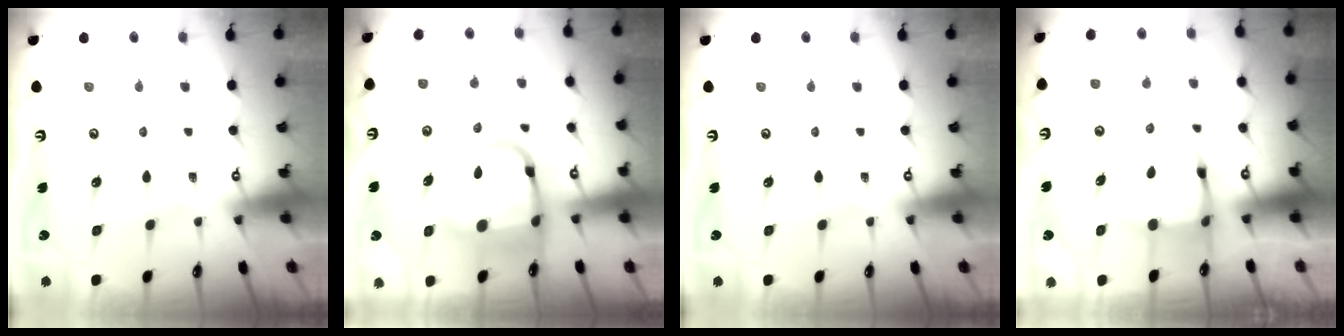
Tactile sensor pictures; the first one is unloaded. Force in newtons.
{"total": 13.3, "press": 12.9, "slide": 3.0}
{"total": 0.0}
{"total": 4.0, "press": 3.9, "slide": 0.4}